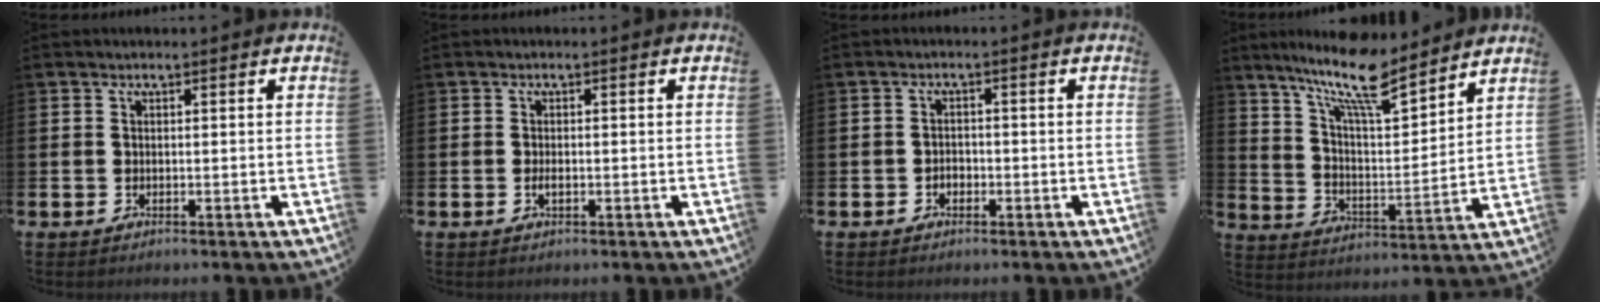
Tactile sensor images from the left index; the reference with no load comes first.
{"total": 1.1, "force": [-0.3, 0.5, 1.0], "torque": [-0.027, 0.003, -0.004]}
{"total": 1.4, "force": [-0.7, 1.1, 0.5], "torque": [-0.013, 0.003, -0.015]}
{"total": 11.6, "force": [9.9, 2.2, 5.6], "torque": [-0.134, -0.061, 0.172]}